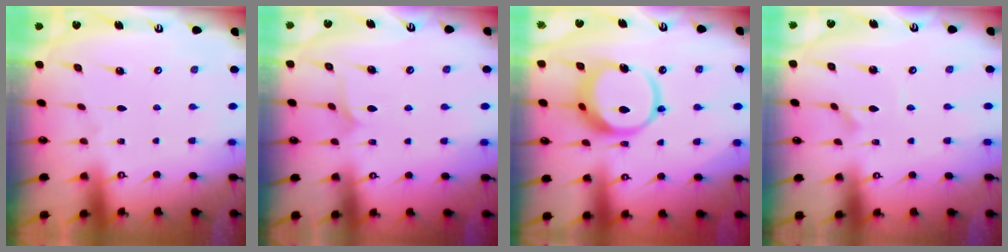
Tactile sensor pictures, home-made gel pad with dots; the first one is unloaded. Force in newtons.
{"total": 5.9, "press": 5.9, "slide": 0.3}
{"total": 13.4, "press": 13.3, "slide": 1.6}
{"total": 1.6, "press": 1.6, "slide": 0.2}